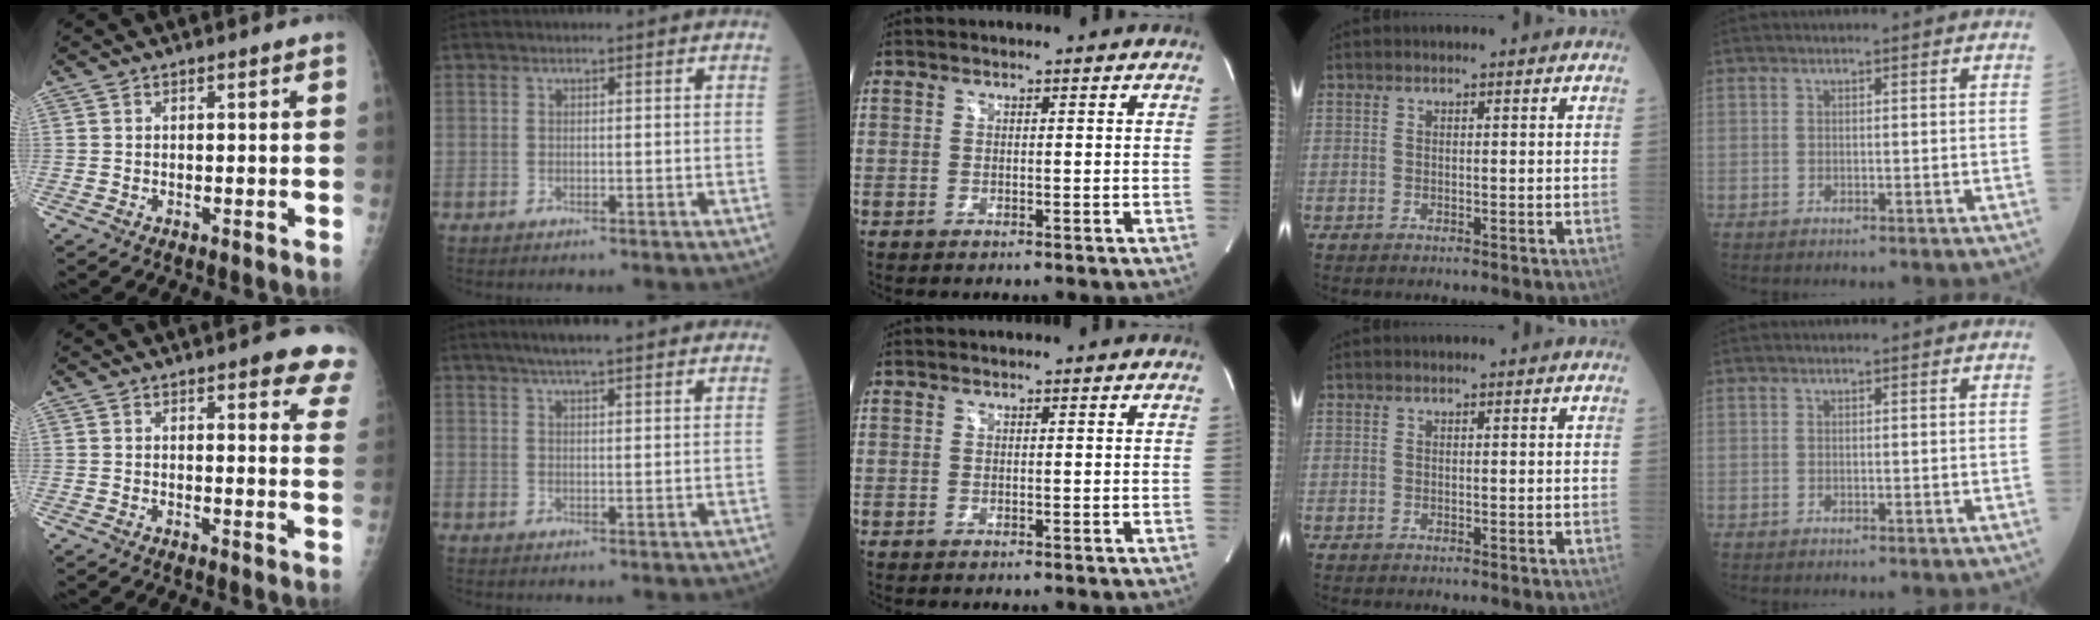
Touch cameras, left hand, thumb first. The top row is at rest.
{"thumb": {"total": 9.4, "force": [6.6, 2.9, 5.9], "torque": [-0.032, -0.027, 0.058]}, "index": {"total": 11.4, "force": [9.4, 1.4, 6.3], "torque": [-0.085, 0.029, 0.121]}}